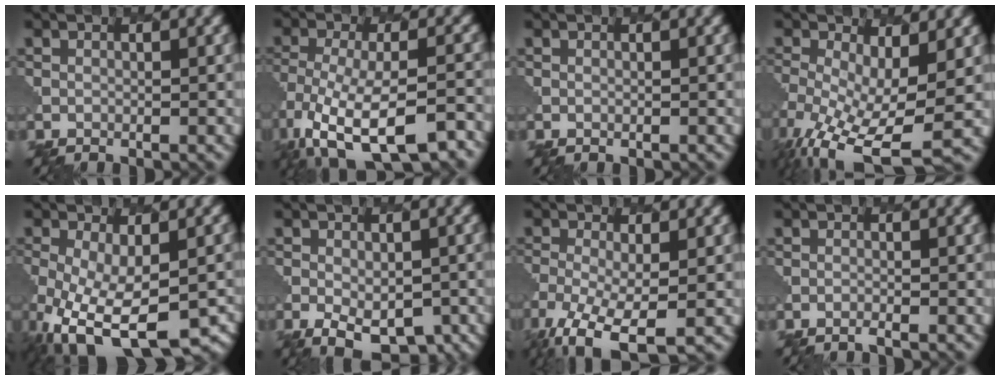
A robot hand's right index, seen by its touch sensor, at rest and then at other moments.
{"total": 12.5, "force": [-7.8, 5.2, 8.3], "torque": [-0.170, -0.026, -0.107]}
{"total": 0.0}
{"total": 10.3, "force": [-3.6, 4.4, 8.5], "torque": [-0.176, -0.031, -0.061]}
{"total": 12.5, "force": [-5.0, 6.1, 9.7], "torque": [-0.179, -0.062, -0.066]}
{"total": 5.9, "force": [-2.5, 3.3, 4.2], "torque": [-0.058, -0.017, -0.032]}
{"total": 7.6, "force": [-4.0, 3.2, 5.7], "torque": [-0.129, -0.027, -0.069]}
{"total": 0.7, "force": [-0.7, 0.1, 0.2], "torque": [0.002, 0.002, -0.018]}